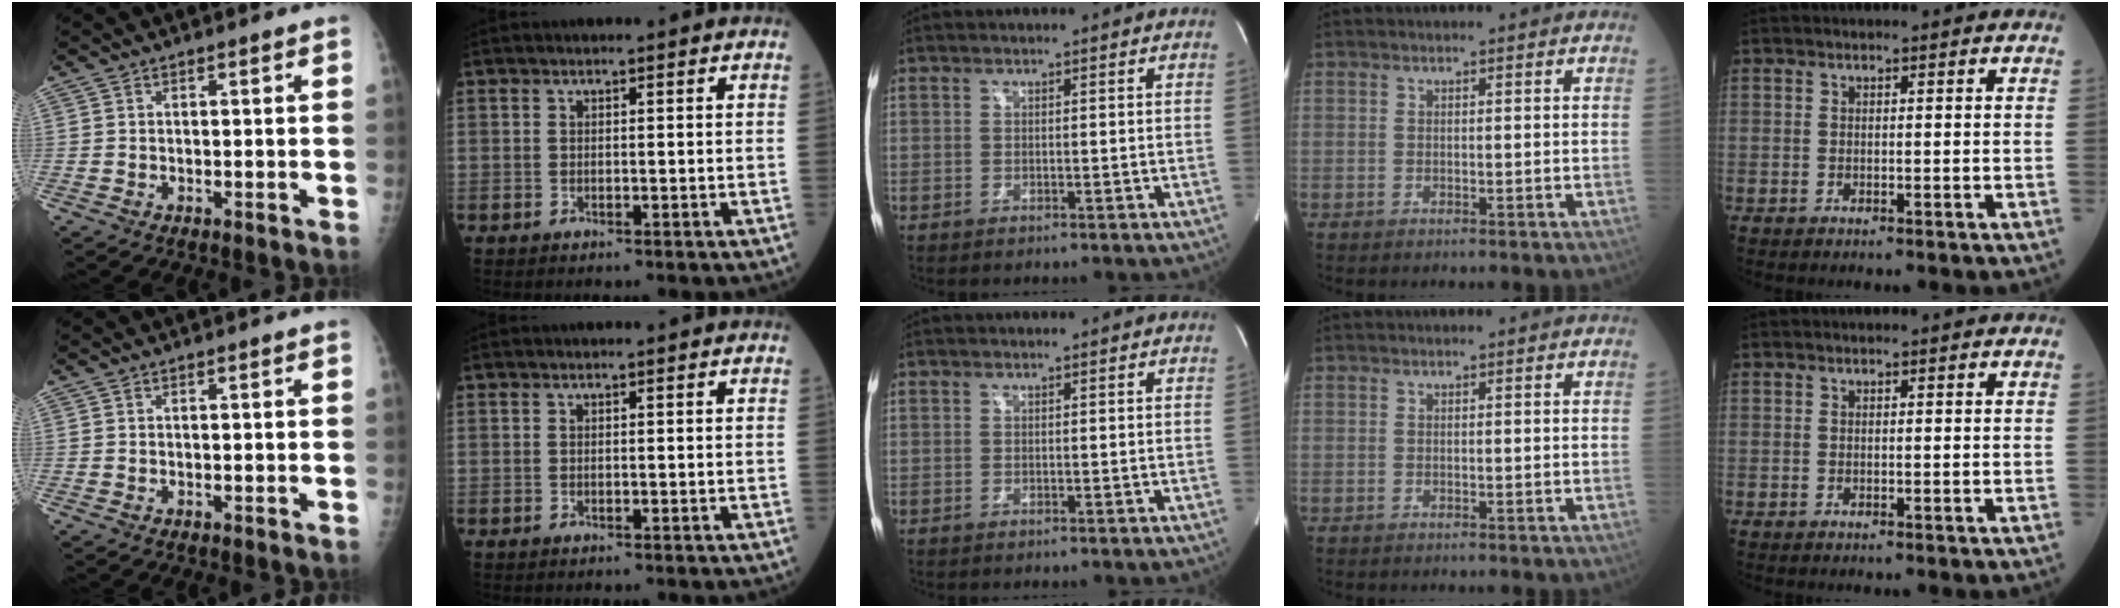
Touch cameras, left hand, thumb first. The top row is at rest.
{}